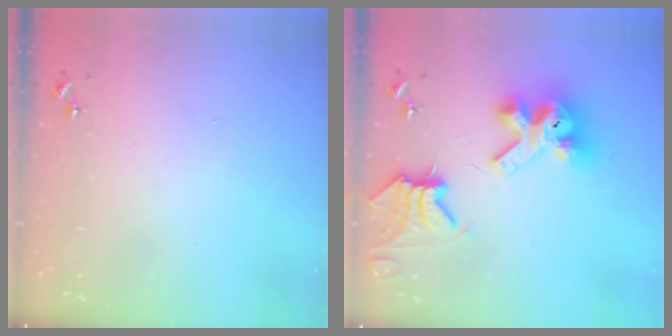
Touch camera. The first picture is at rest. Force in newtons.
{"total": 12.8, "press": 12.6, "slide": 1.9}